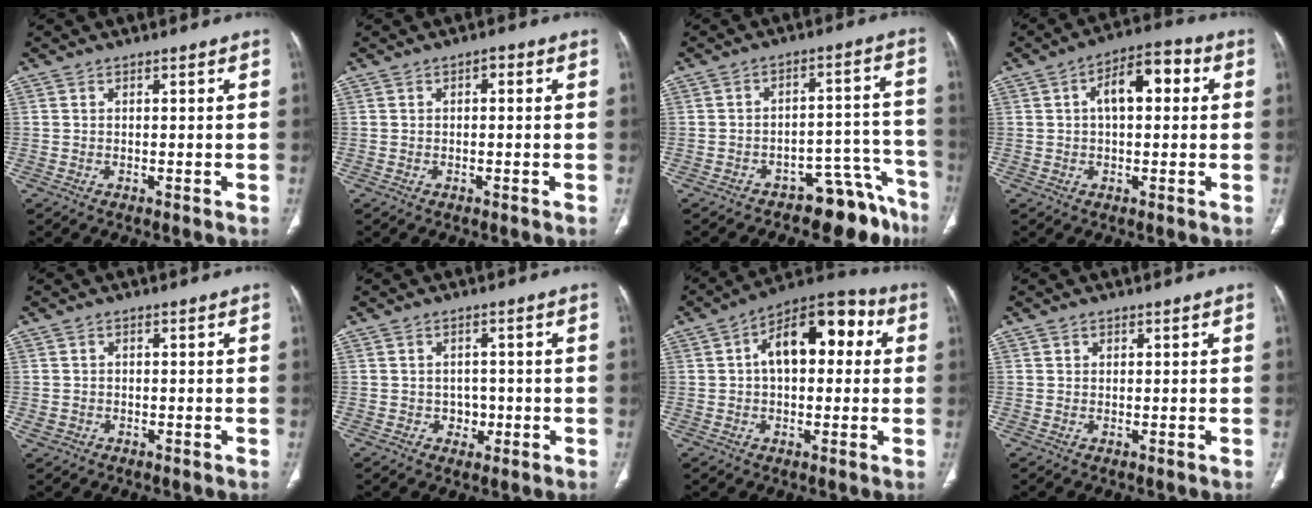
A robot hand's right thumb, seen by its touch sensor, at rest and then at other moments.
{"total": 1.6, "force": [0.4, 0.8, 1.3], "torque": [-0.015, 0.004, 0.001]}
{"total": 9.2, "force": [-7.7, 4.5, 2.2], "torque": [0.028, 0.118, -0.114]}
{"total": 9.4, "force": [2.0, 4.8, 7.8], "torque": [-0.106, 0.027, 0.022]}
{"total": 1.5, "force": [-0.3, 1.4, 0.3], "torque": [-0.001, 0.002, -0.002]}
{"total": 2.9, "force": [-0.7, 2.5, 1.2], "torque": [0.005, 0.006, -0.009]}
{"total": 14.8, "force": [3.0, 8.2, 12.0], "torque": [-0.153, 0.037, 0.036]}
{"total": 0.7, "force": [0.4, 0.6, 0.0], "torque": [0.011, -0.002, 0.004]}